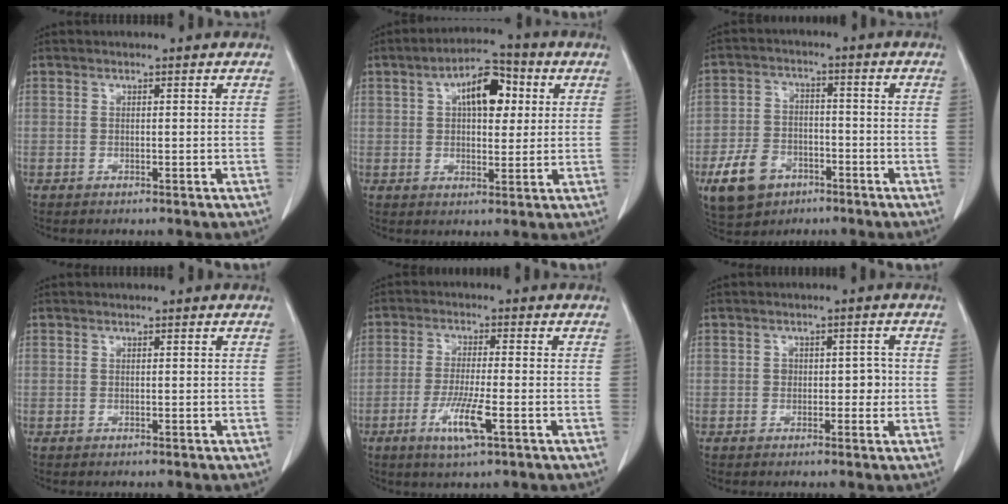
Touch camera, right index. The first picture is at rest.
{"total": 8.9, "force": [2.7, 4.2, 7.3], "torque": [-0.115, 0.025, 0.040]}
{"total": 8.9, "force": [-4.7, 6.1, 4.4], "torque": [-0.098, 0.009, -0.075]}
{"total": 0.0}
{"total": 6.7, "force": [-2.9, 0.3, 6.0], "torque": [-0.119, -0.014, -0.051]}
{"total": 2.8, "force": [-0.3, 1.9, 2.1], "torque": [-0.020, 0.009, -0.003]}